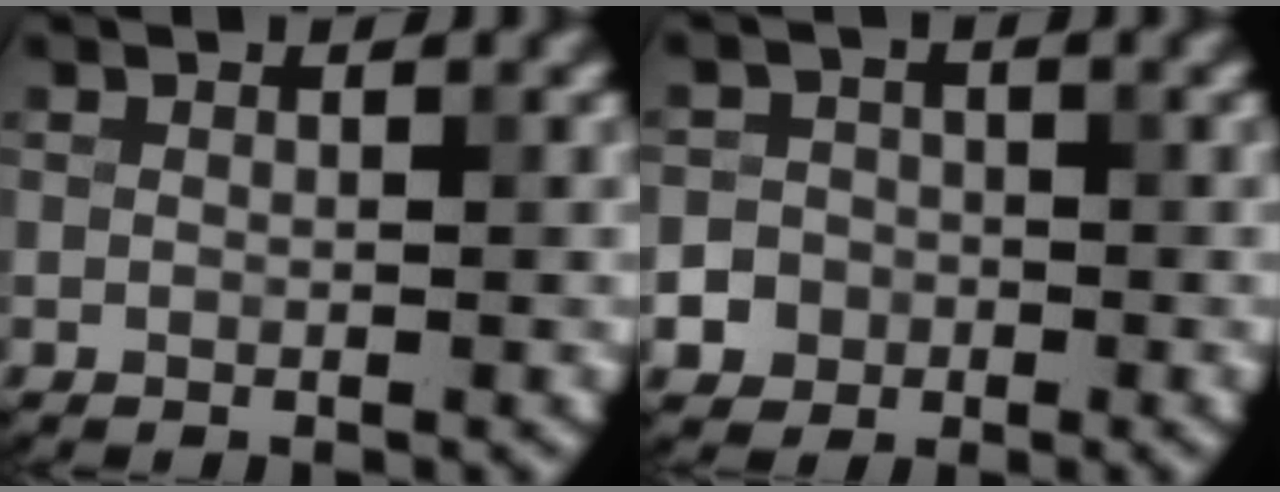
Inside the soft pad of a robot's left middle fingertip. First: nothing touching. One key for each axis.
{"total": 4.3, "fx": -2.0, "fy": 3.8, "fz": 0.6, "tx": 0.015, "ty": -0.004, "tz": -0.047}